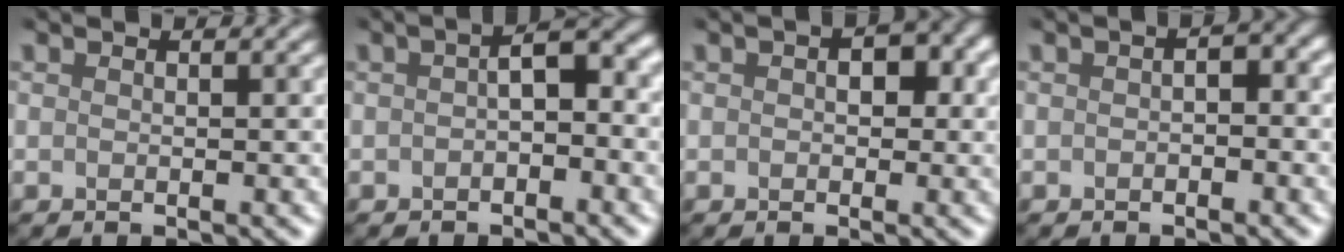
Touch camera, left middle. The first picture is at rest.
{"total": 2.7, "force": [-0.8, 1.1, 2.4], "torque": [-0.037, 0.014, -0.021]}
{"total": 2.4, "force": [0.1, 1.7, 1.6], "torque": [-0.009, 0.006, -0.002]}
{"total": 1.6, "force": [-0.8, 0.8, 1.1], "torque": [-0.016, 0.005, -0.014]}